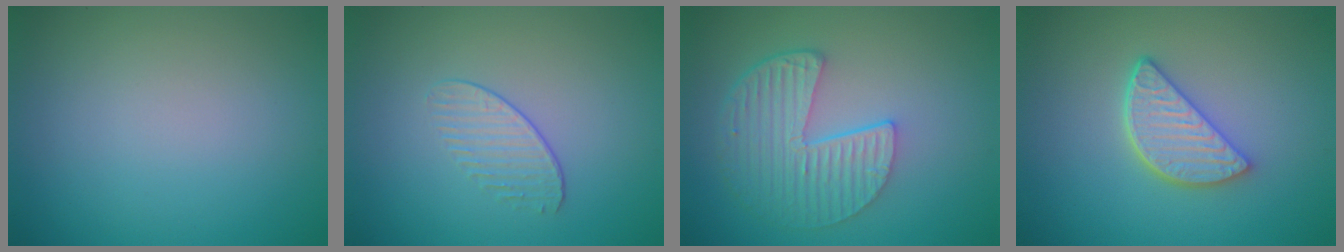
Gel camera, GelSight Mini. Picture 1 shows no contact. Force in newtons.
{"total": 1.3, "press": 0.7, "slide": 1.1}
{"total": 5.4, "press": 4.1, "slide": 3.5}
{"total": 3.9, "press": 3.2, "slide": 2.2}